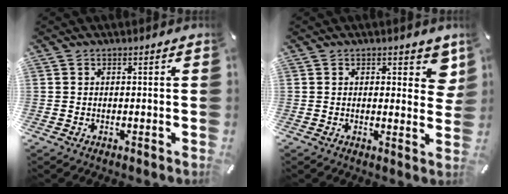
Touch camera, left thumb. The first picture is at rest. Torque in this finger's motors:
{"motor_torque": [0.40, -0.35, 0.08, -0.07, -0.01]}